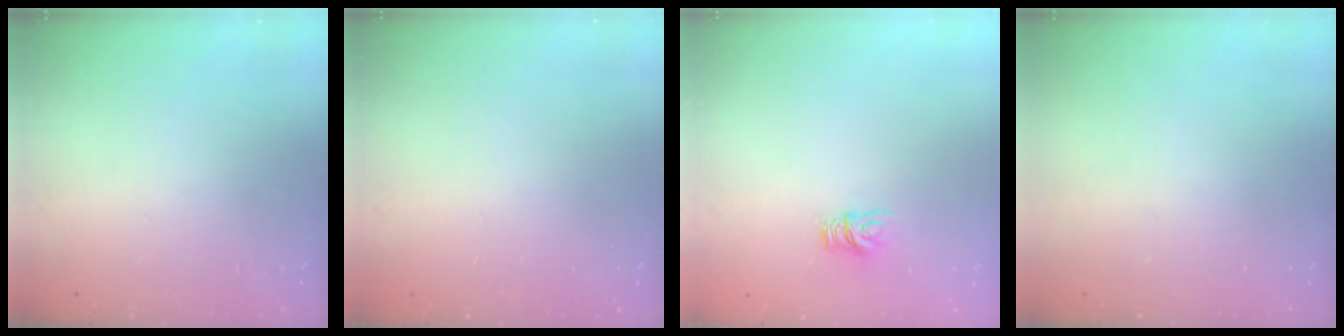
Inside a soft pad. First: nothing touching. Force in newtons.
{"total": 0.0}
{"total": 7.2, "press": 7.2, "slide": 0.5}
{"total": 0.0}